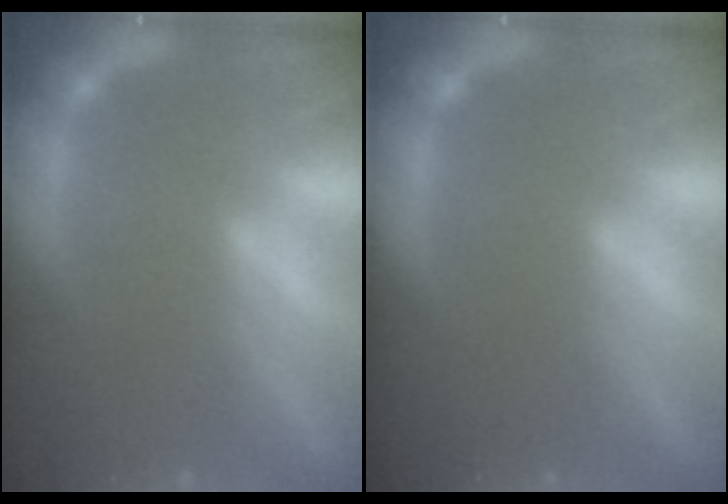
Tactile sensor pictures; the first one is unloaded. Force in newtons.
{"total": 0.0}